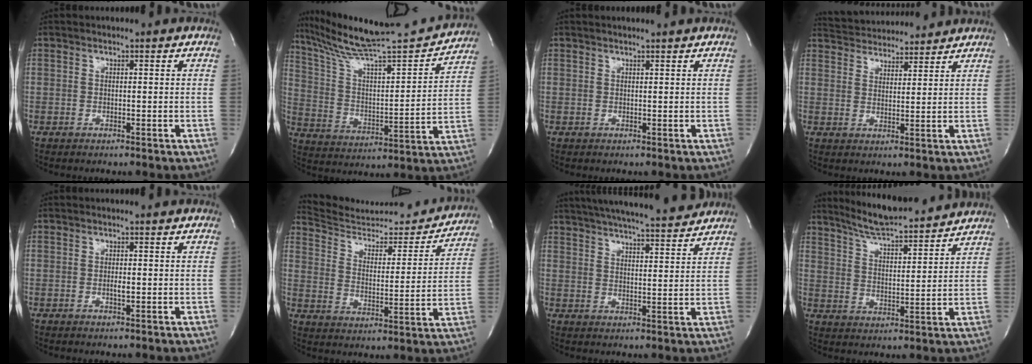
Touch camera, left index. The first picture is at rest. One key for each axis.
{"total": 22.3, "fx": 20.6, "fy": 0.8, "fz": 8.5, "tx": -0.148, "ty": -0.024, "tz": 0.318}
{"total": 2.3, "fx": 2.2, "fy": -0.3, "fz": 0.8, "tx": -0.010, "ty": 0.007, "tz": 0.028}
{"total": 10.7, "fx": 10.3, "fy": 1.9, "fz": 2.2, "tx": -0.038, "ty": 0.023, "tz": 0.154}
{"total": 0.8, "fx": 0.0, "fy": 0.1, "fz": 0.8, "tx": -0.015, "ty": -0.002, "tz": 0.001}
{"total": 19.5, "fx": 18.9, "fy": 3.2, "fz": 3.6, "tx": -0.046, "ty": -0.029, "tz": 0.270}
{"total": 19.0, "fx": 17.1, "fy": 1.7, "fz": 8.1, "tx": -0.138, "ty": 0.014, "tz": 0.240}
{"total": 14.3, "fx": 13.2, "fy": 1.1, "fz": 5.3, "tx": -0.092, "ty": 0.006, "tz": 0.204}